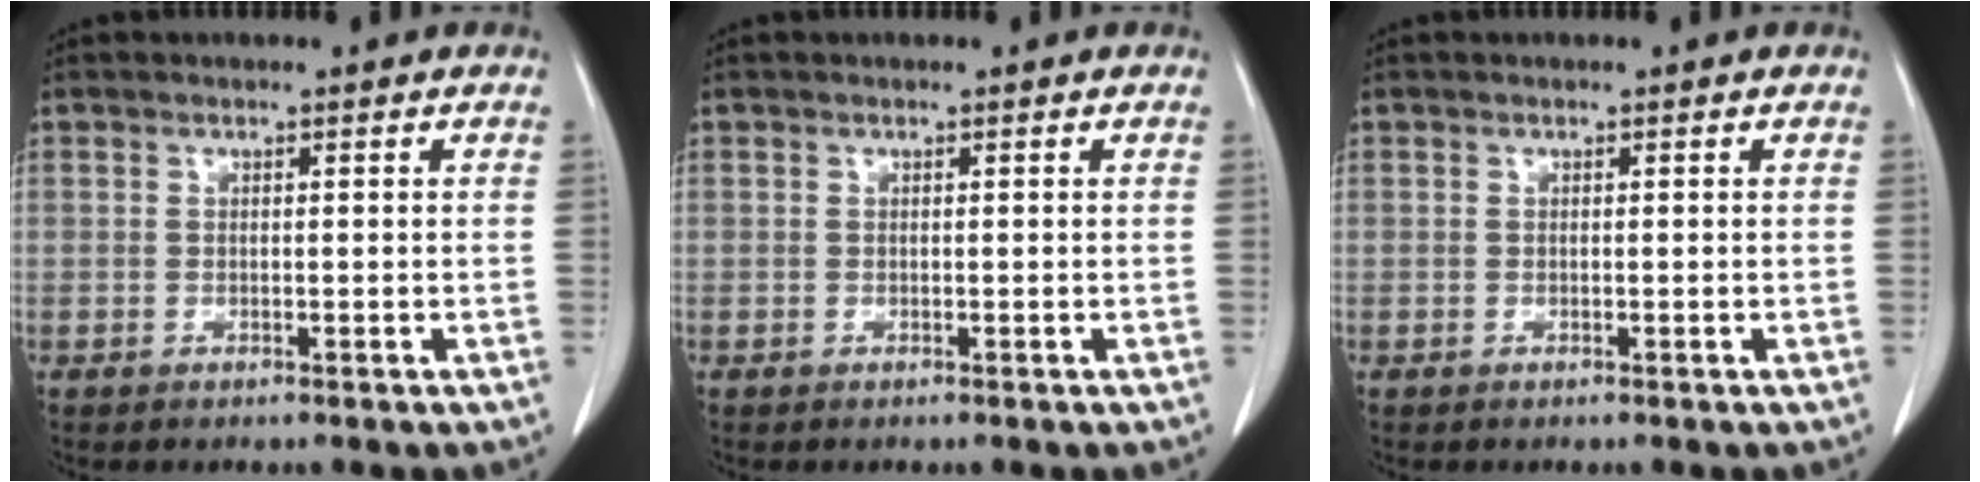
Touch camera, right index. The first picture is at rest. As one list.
[{"total": 0.0}, {"total": 0.0}]